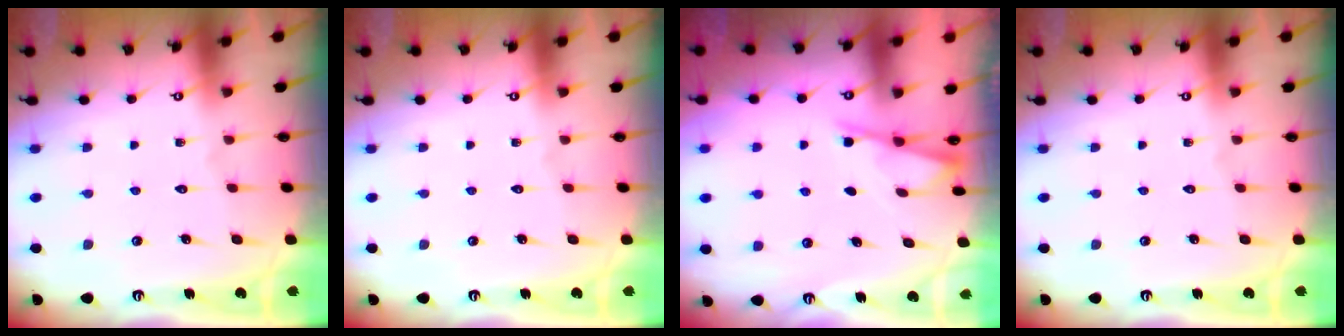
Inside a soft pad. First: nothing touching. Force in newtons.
{"total": 0.0}
{"total": 2.4, "press": 2.4, "slide": 0.4}
{"total": 0.0}